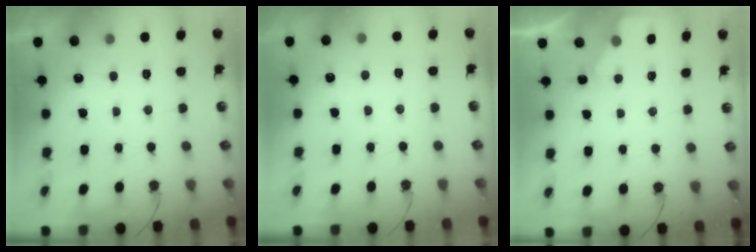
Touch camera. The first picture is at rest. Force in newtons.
{"total": 2.0, "press": 2.0, "slide": 0.3}
{"total": 1.9, "press": 1.9, "slide": 0.3}